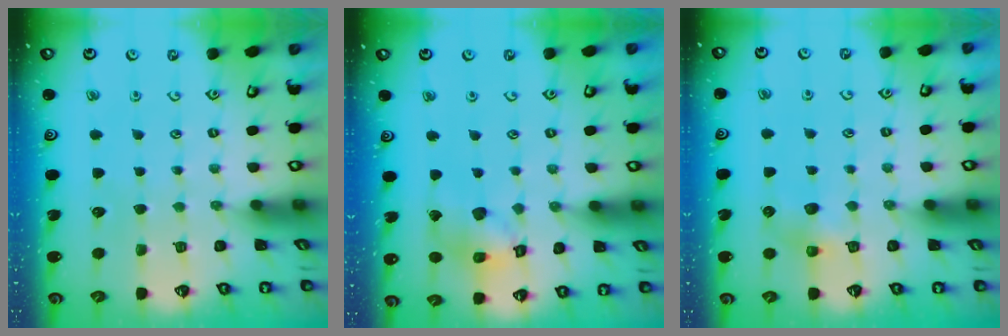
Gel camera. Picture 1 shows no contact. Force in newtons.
{"total": 12.4, "press": 12.2, "slide": 1.7}
{"total": 6.3, "press": 6.3, "slide": 0.6}